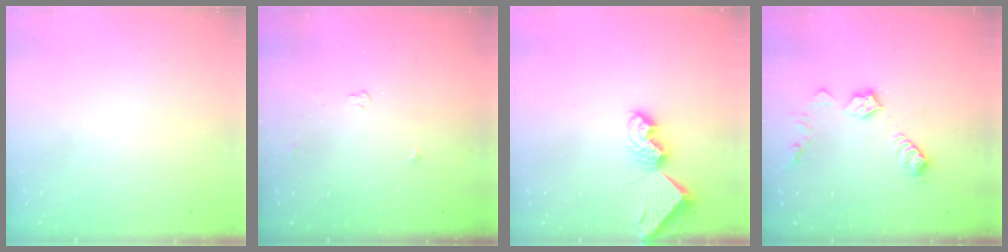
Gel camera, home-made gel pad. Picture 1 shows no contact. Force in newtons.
{"total": 2.8, "press": 2.8, "slide": 0.5}
{"total": 7.3, "press": 7.2, "slide": 1.0}
{"total": 10.3, "press": 10.3, "slide": 0.5}